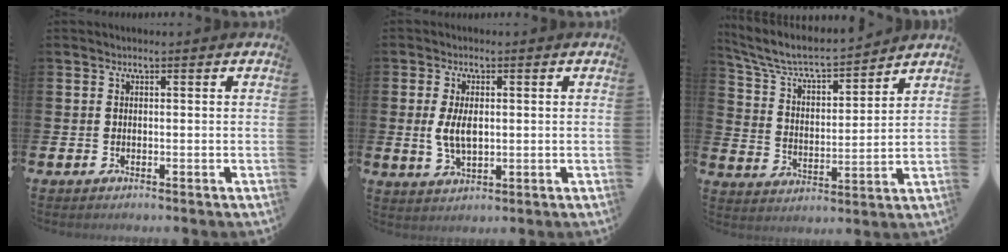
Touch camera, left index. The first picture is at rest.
{"total": 4.6, "force": [0.5, 2.4, 3.9], "torque": [-0.063, 0.003, 0.005]}
{"total": 7.0, "force": [6.4, 1.3, 2.3], "torque": [-0.079, -0.049, 0.108]}